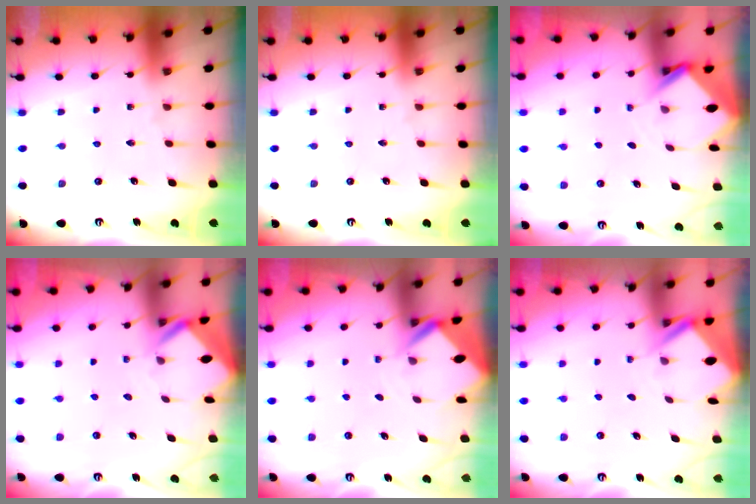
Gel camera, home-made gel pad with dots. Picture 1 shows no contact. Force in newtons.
{"total": 0.0}
{"total": 2.9, "press": 2.9, "slide": 0.2}
{"total": 2.8, "press": 2.8, "slide": 0.2}
{"total": 3.4, "press": 3.4, "slide": 0.2}
{"total": 2.6, "press": 2.6, "slide": 0.1}